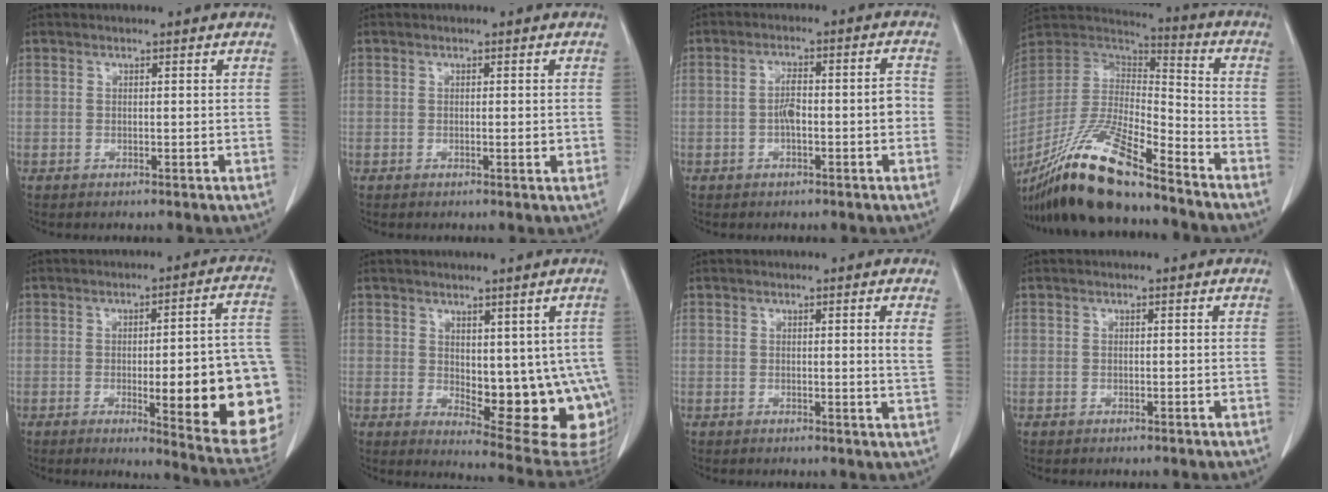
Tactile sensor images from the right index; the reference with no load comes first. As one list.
[{"total": 1.1, "force": [-0.1, 0.2, 1.1], "torque": [-0.016, -0.002, 0.001]}, {"total": 5.9, "force": [-1.2, 1.3, 5.6], "torque": [-0.099, 0.023, -0.016]}, {"total": 21.3, "force": [-16.3, 3.2, 13.2], "torque": [-0.287, -0.030, -0.305]}, {"total": 20.6, "force": [-4.0, 2.9, 20.0], "torque": [-0.173, 0.009, -0.033]}, {"total": 15.0, "force": [-0.3, 6.2, 13.6], "torque": [-0.135, -0.011, 0.017]}, {"total": 2.3, "force": [0.9, -0.4, 2.1], "torque": [-0.028, -0.006, 0.009]}, {"total": 0.0}]